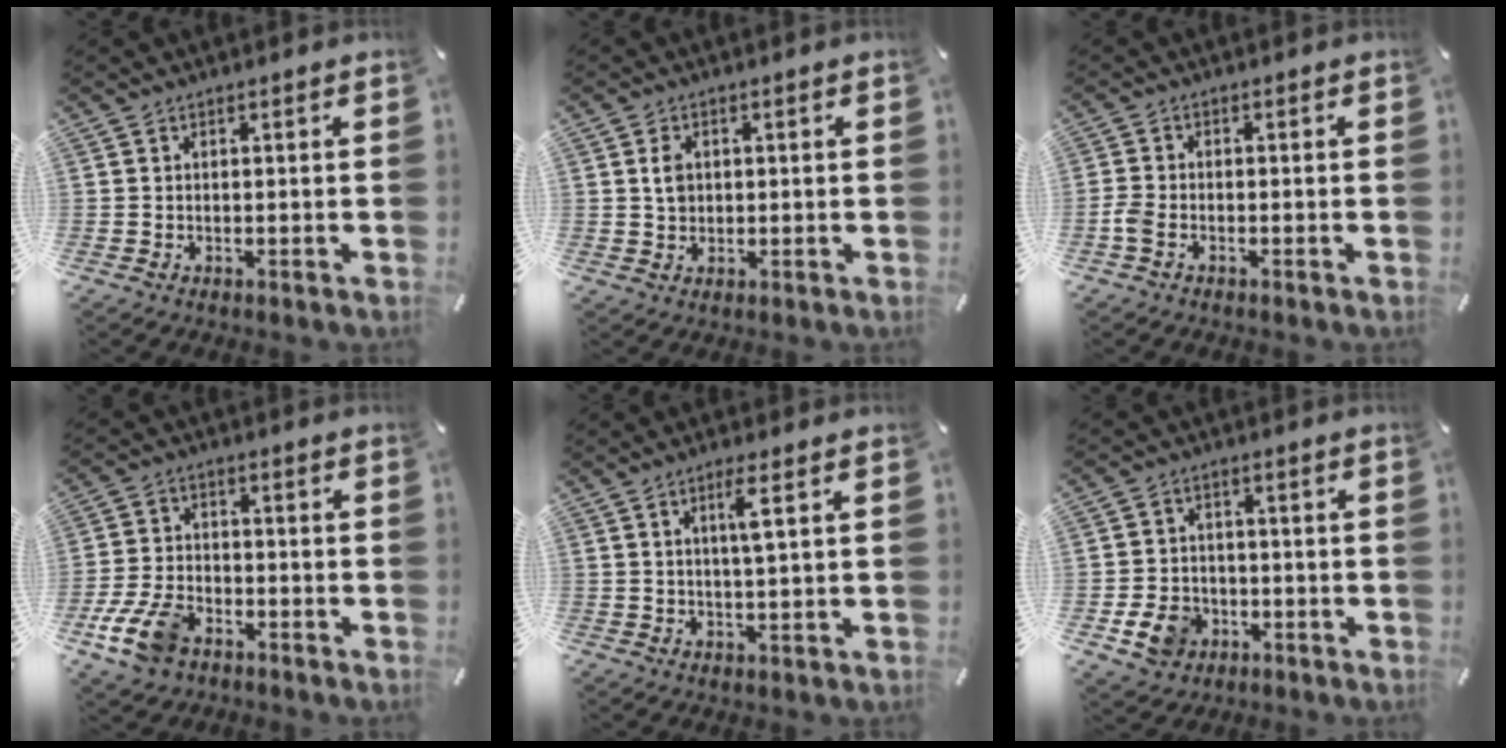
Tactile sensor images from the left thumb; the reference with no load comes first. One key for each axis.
{"total": 3.2, "fx": 0.6, "fy": 2.6, "fz": 1.8, "tx": -0.031, "ty": 0.006, "tz": 0.007}
{"total": 2.7, "fx": -1.4, "fy": 1.5, "fz": 1.8, "tx": -0.044, "ty": 0.002, "tz": -0.028}
{"total": 10.0, "fx": -5.6, "fy": 6.0, "fz": 5.8, "tx": -0.124, "ty": 0.025, "tz": -0.101}
{"total": 4.8, "fx": 1.5, "fy": 0.3, "fz": 4.5, "tx": -0.084, "ty": -0.004, "tz": 0.020}
{"total": 8.0, "fx": -2.8, "fy": 6.6, "fz": 3.5, "tx": -0.073, "ty": 0.017, "tz": -0.050}